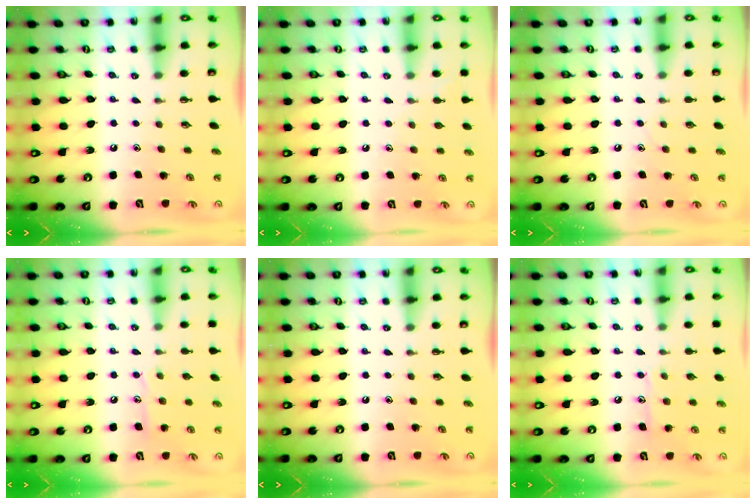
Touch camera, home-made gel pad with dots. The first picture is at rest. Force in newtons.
{"total": 4.3, "press": 4.3, "slide": 0.5}
{"total": 5.4, "press": 5.4, "slide": 0.6}
{"total": 7.4, "press": 7.4, "slide": 0.2}
{"total": 0.0}
{"total": 8.3, "press": 8.2, "slide": 0.5}